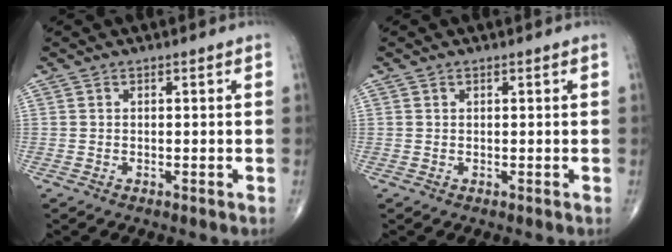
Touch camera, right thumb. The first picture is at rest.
{"total": 0.0}